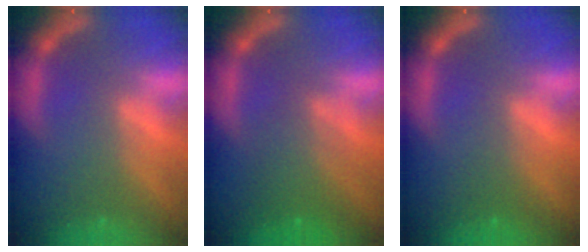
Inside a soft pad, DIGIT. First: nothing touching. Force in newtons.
{"total": 4.1}
{"total": 1.0}